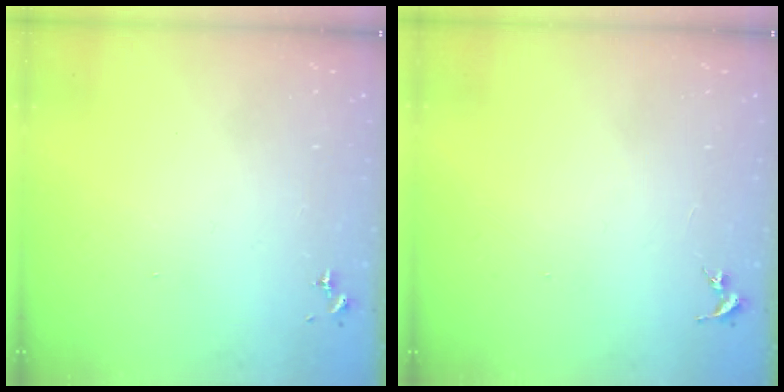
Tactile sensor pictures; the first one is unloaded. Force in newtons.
{"total": 0.0}